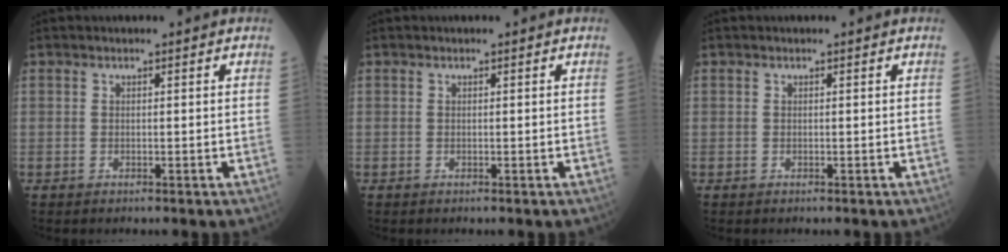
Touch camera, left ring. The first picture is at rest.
{"total": 0.0}
{"total": 0.0}